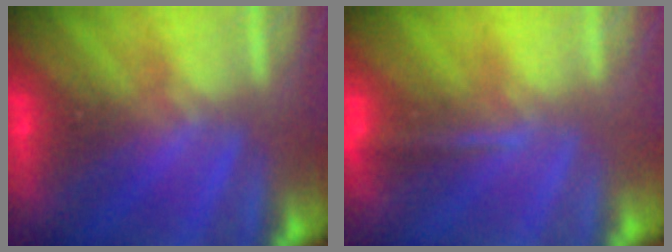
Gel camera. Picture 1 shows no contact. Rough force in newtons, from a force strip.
{"total": 1.1}